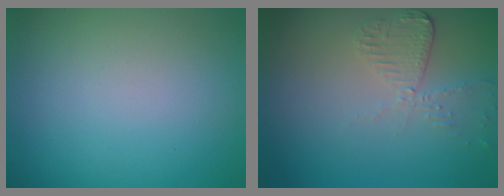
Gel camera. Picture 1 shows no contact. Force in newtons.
{"total": 2.7, "press": 2.4, "slide": 1.2}